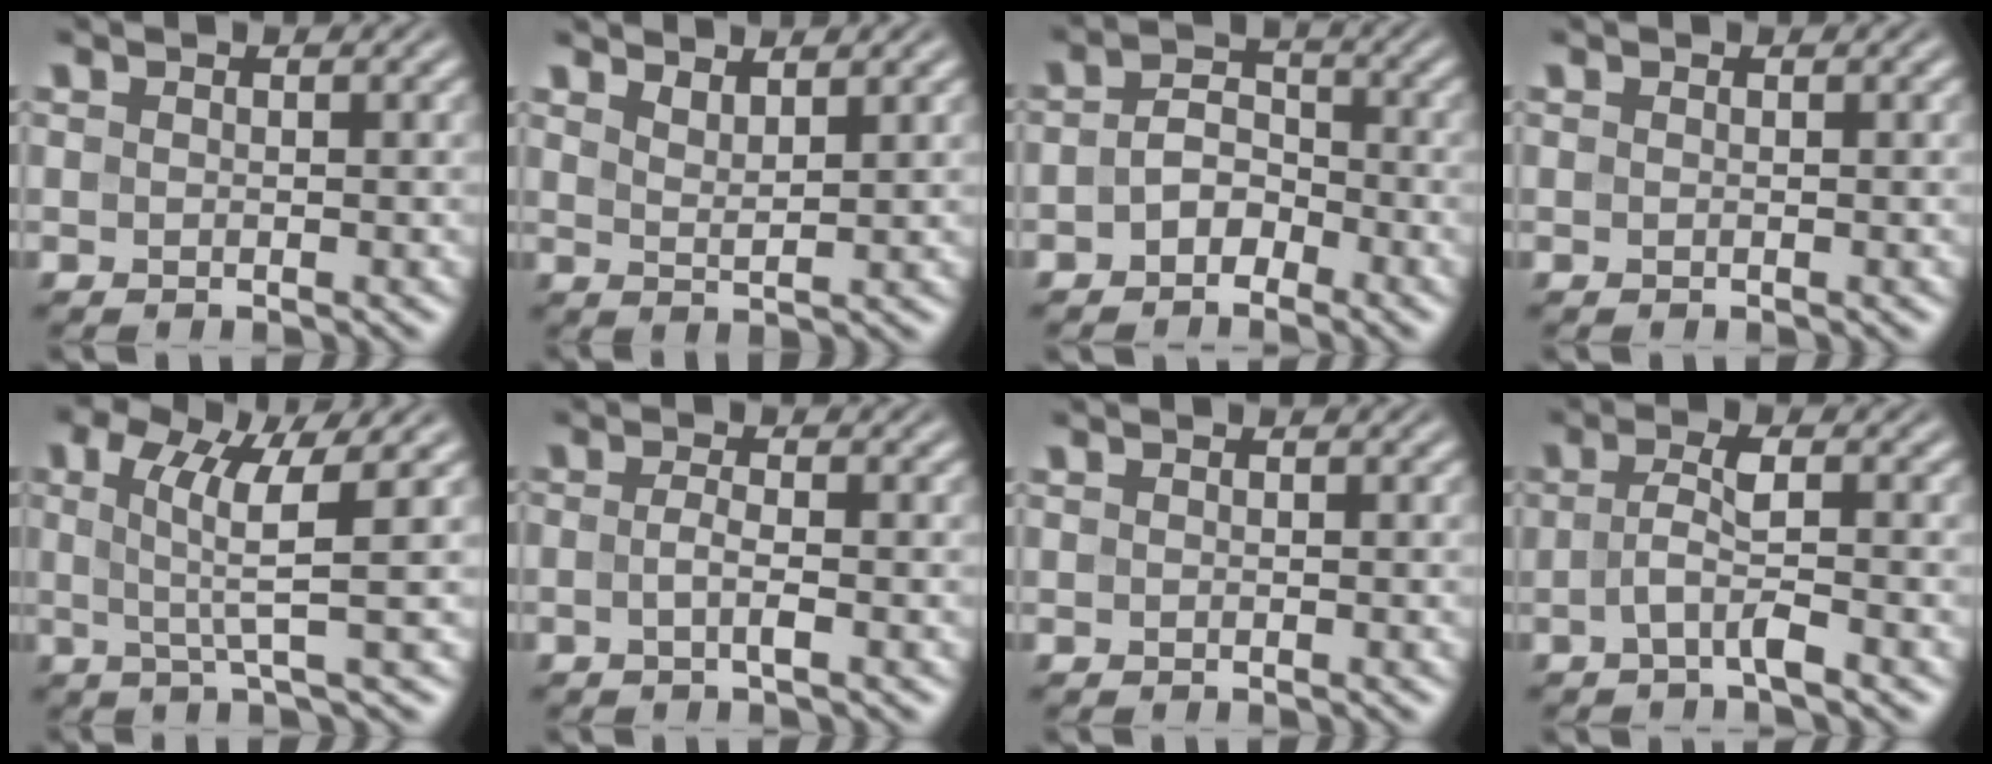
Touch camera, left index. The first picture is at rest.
{"total": 2.1, "force": [1.8, 0.4, 1.1], "torque": [-0.014, 0.000, 0.032]}
{"total": 2.7, "force": [-1.4, 1.9, 1.4], "torque": [-0.022, 0.011, -0.032]}
{"total": 0.0}
{"total": 5.3, "force": [1.2, 1.2, 5.0], "torque": [-0.094, 0.009, 0.018]}
{"total": 1.7, "force": [-0.4, 0.3, 1.6], "torque": [-0.034, 0.002, -0.012]}
{"total": 0.0}
{"total": 2.6, "force": [-0.7, 0.4, 2.4], "torque": [-0.047, 0.008, -0.020]}